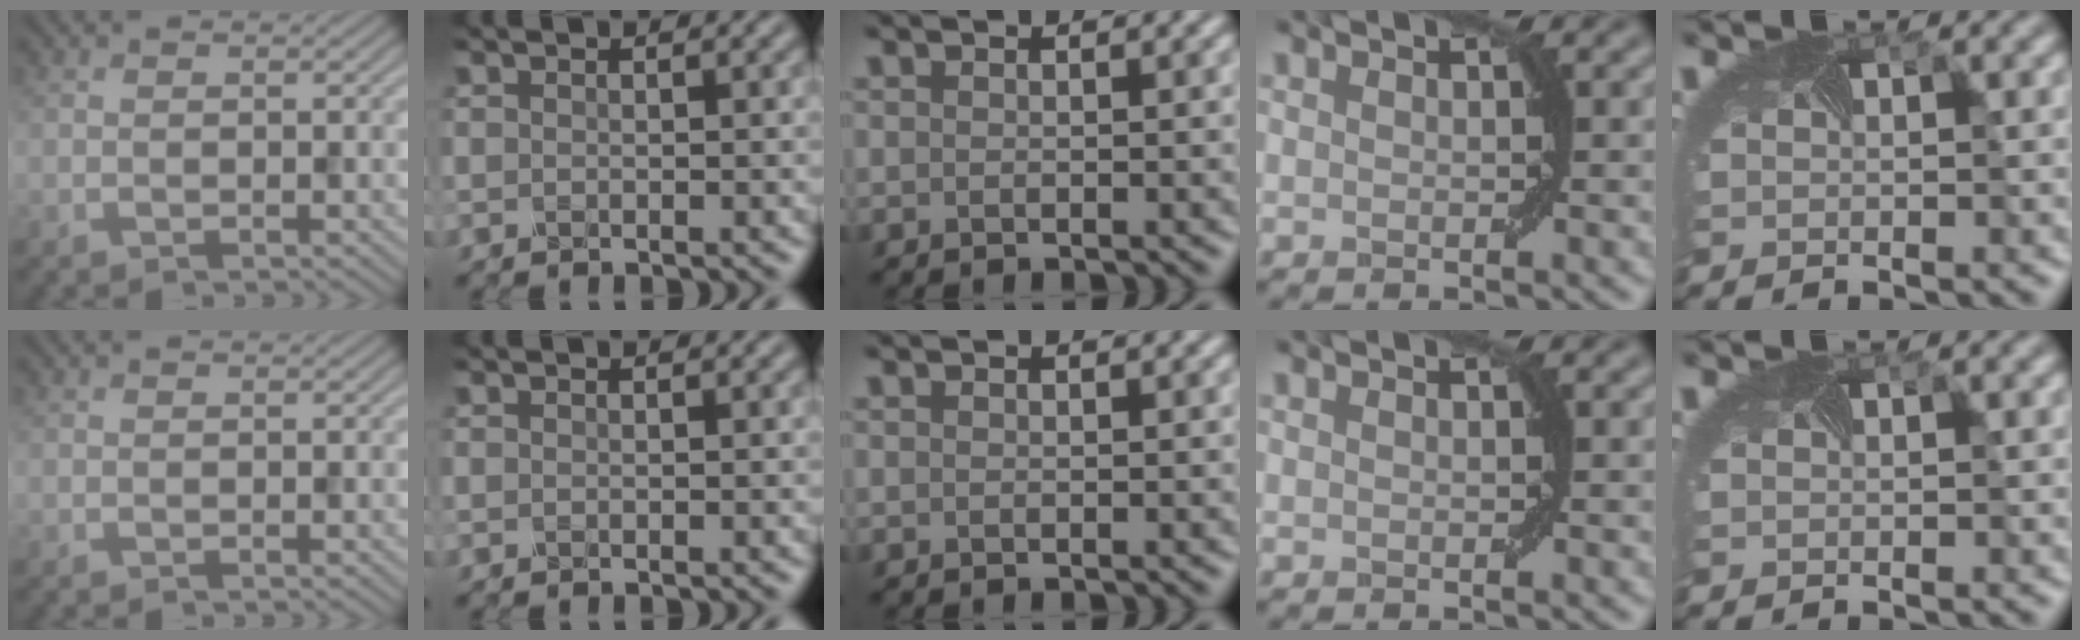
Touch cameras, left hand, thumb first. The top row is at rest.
{}